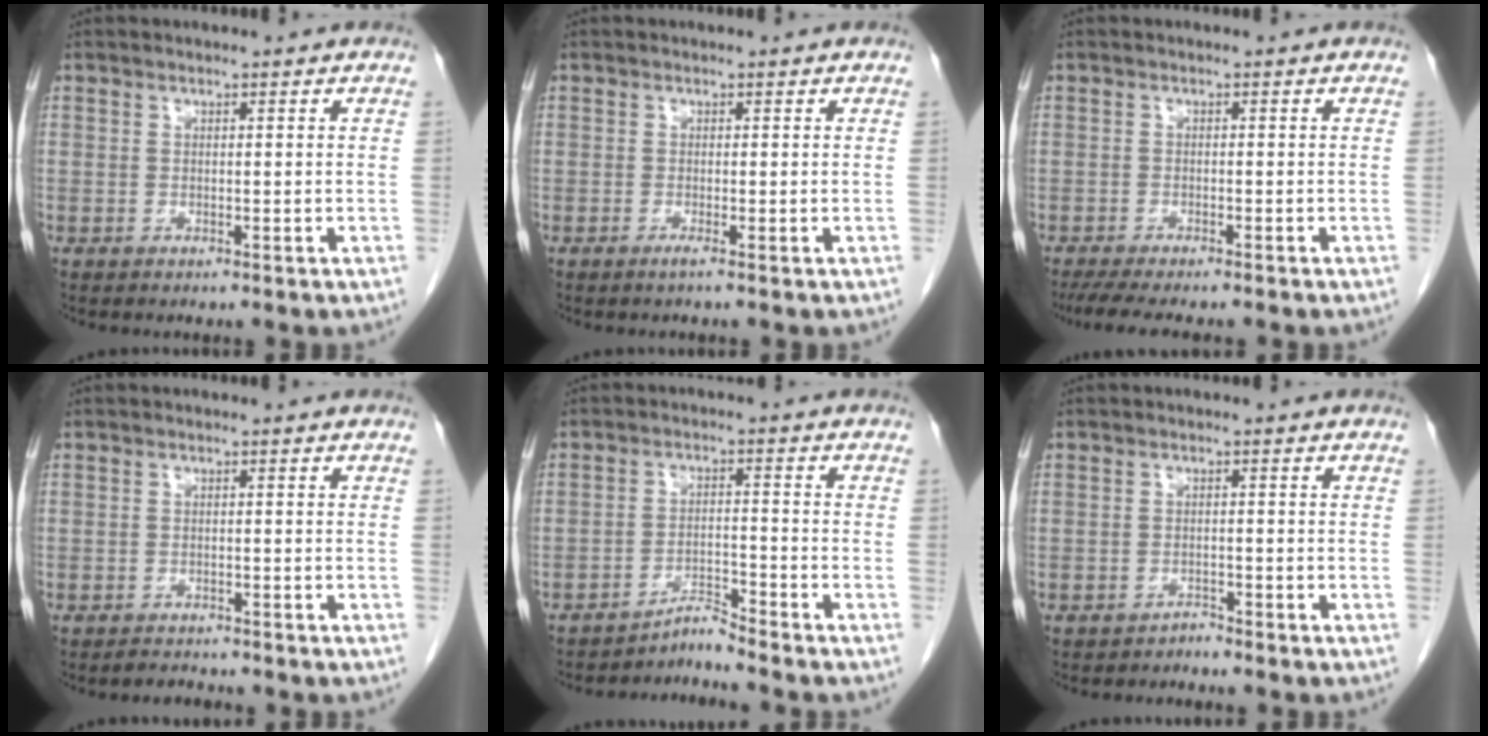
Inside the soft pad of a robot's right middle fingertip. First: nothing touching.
{"total": 0.7, "force": [-0.4, -0.2, 0.5], "torque": [-0.009, -0.001, -0.009]}
{"total": 8.0, "force": [-6.7, 1.1, 4.3], "torque": [-0.062, -0.015, -0.102]}
{"total": 1.5, "force": [-1.5, 0.3, 0.0], "torque": [-0.008, -0.007, -0.020]}
{"total": 3.4, "force": [-3.2, -1.0, -0.3], "torque": [0.008, -0.011, -0.056]}
{"total": 1.1, "force": [-1.1, 0.1, -0.3], "torque": [0.008, -0.004, -0.018]}